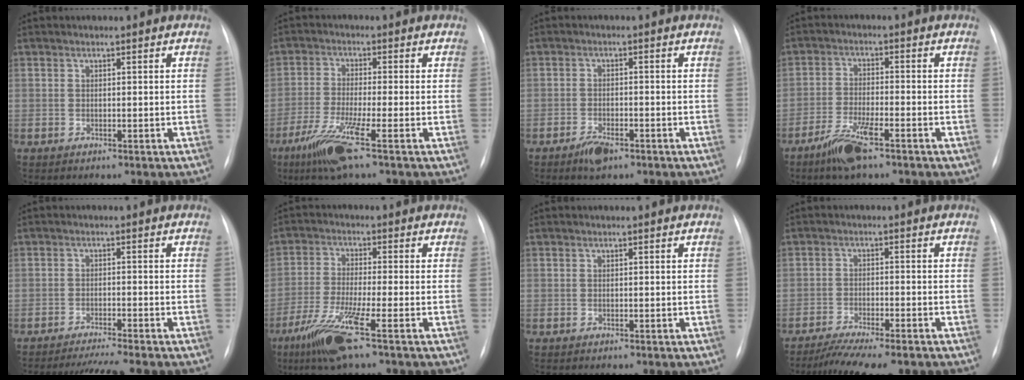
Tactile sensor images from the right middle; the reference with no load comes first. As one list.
[{"total": 7.8, "force": [-4.4, -0.4, 6.5], "torque": [-0.135, -0.025, -0.087]}, {"total": 3.2, "force": [-2.2, 1.2, 1.9], "torque": [-0.042, -0.002, -0.037]}, {"total": 6.6, "force": [-4.4, 1.3, 4.7], "torque": [-0.105, -0.011, -0.080]}, {"total": 5.6, "force": [-5.0, -1.3, 2.2], "torque": [-0.032, -0.017, -0.080]}, {"total": 9.3, "force": [-5.2, -0.2, 7.7], "torque": [-0.163, -0.028, -0.100]}, {"total": 0.0}, {"total": 9.4, "force": [-7.8, 1.0, 5.2], "torque": [-0.079, -0.015, -0.120]}]